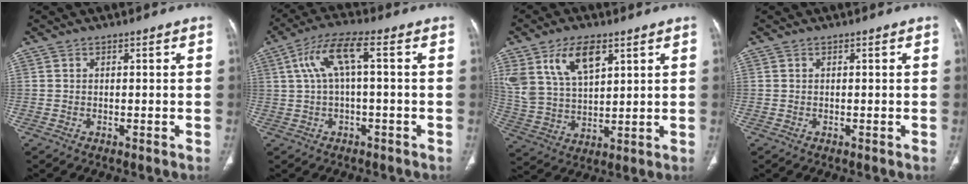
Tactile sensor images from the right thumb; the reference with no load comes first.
{"total": 7.6, "force": [1.2, 1.9, 7.3], "torque": [-0.165, 0.034, 0.021]}
{"total": 13.1, "force": [6.7, 6.8, 9.0], "torque": [-0.165, -0.019, 0.140]}
{"total": 0.0}